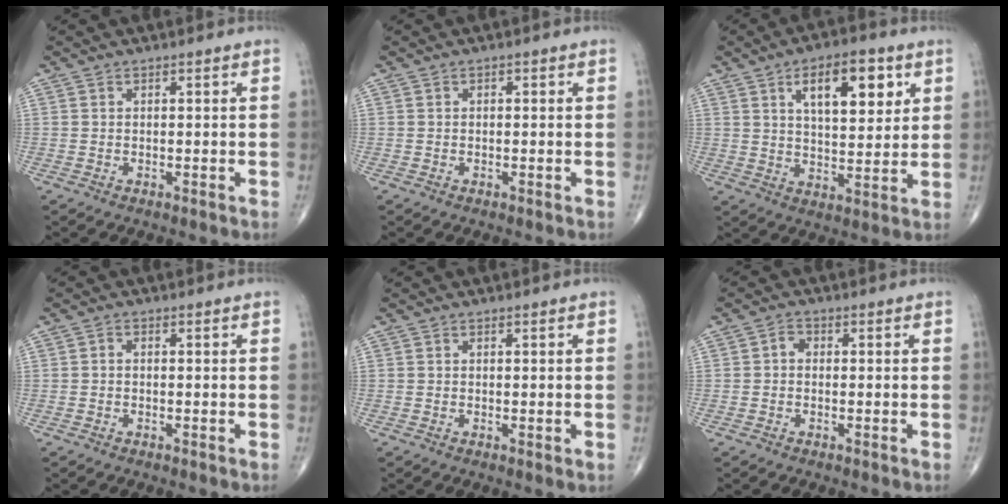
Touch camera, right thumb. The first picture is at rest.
{"total": 0.5, "force": [0.1, 0.4, 0.3], "torque": [0.001, 0.002, -0.001]}
{"total": 12.9, "force": [5.3, 5.9, 10.2], "torque": [-0.122, -0.022, 0.083]}
{"total": 0.7, "force": [-0.3, 0.5, 0.5], "torque": [-0.004, 0.002, -0.010]}
{"total": 0.7, "force": [-0.1, 0.1, 0.6], "torque": [-0.012, -0.003, -0.002]}
{"total": 1.7, "force": [-0.1, 1.3, 1.1], "torque": [-0.008, 0.007, -0.009]}